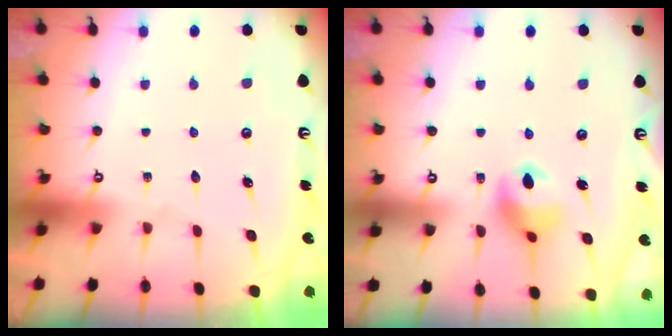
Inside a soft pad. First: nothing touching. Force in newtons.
{"total": 10.7, "press": 10.5, "slide": 2.1}